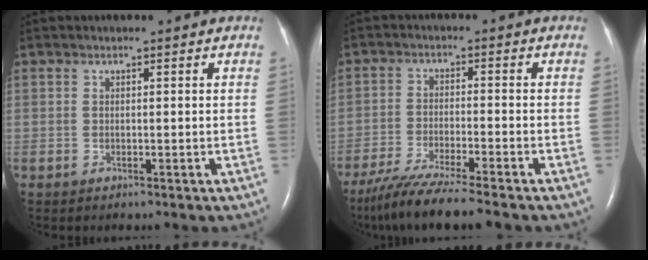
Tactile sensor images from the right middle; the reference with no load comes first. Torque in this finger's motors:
{"motor_torque": [1.06, -1.07, 0.29, 0.10]}